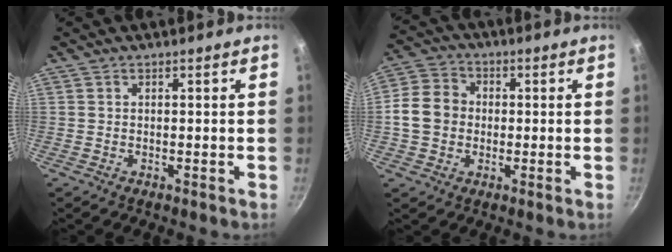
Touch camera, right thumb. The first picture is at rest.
{"total": 9.1, "force": [-0.3, 7.8, 4.8], "torque": [-0.063, 0.016, -0.022]}